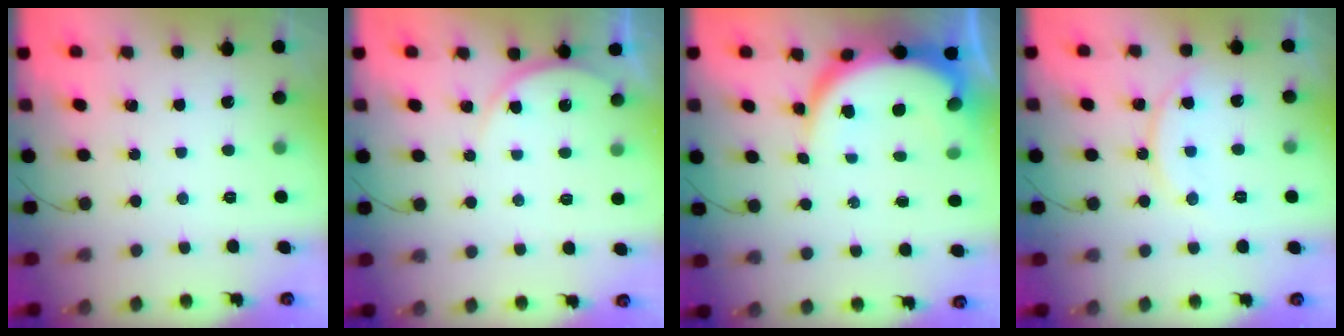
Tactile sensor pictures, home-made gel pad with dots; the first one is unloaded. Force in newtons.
{"total": 4.6, "press": 4.6, "slide": 0.5}
{"total": 10.8, "press": 10.7, "slide": 1.1}
{"total": 10.1, "press": 10.1, "slide": 0.2}